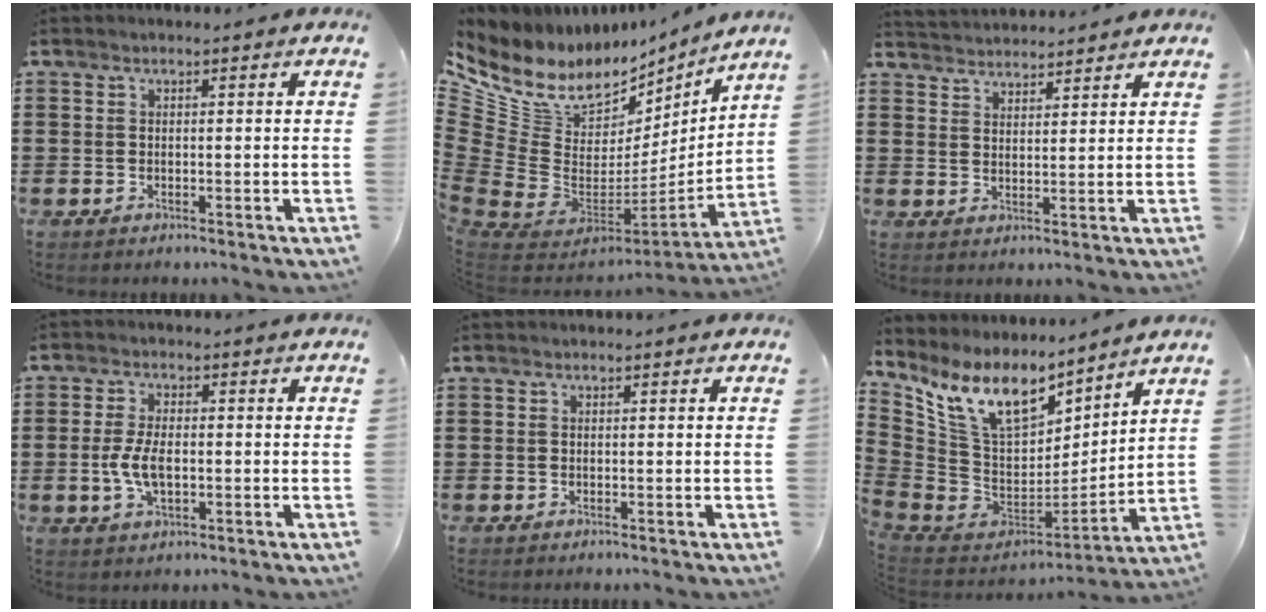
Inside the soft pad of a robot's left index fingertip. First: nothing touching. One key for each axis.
{"total": 10.0, "fx": 6.1, "fy": 7.0, "fz": 3.7, "tx": -0.127, "ty": -0.072, "tz": 0.105}
{"total": 2.9, "fx": 2.9, "fy": 0.1, "fz": -0.5, "tx": 0.000, "ty": -0.010, "tz": 0.055}
{"total": 5.4, "fx": -0.7, "fy": 2.5, "fz": 4.7, "tx": -0.105, "ty": -0.004, "tz": -0.017}
{"total": 0.0}
{"total": 12.7, "fx": 8.1, "fy": 6.0, "fz": 7.8, "tx": -0.202, "ty": -0.047, "tz": 0.146}